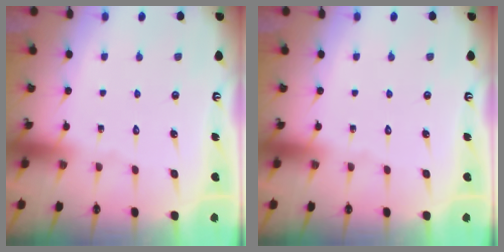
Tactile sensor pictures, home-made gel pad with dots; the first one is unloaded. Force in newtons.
{"total": 0.0}